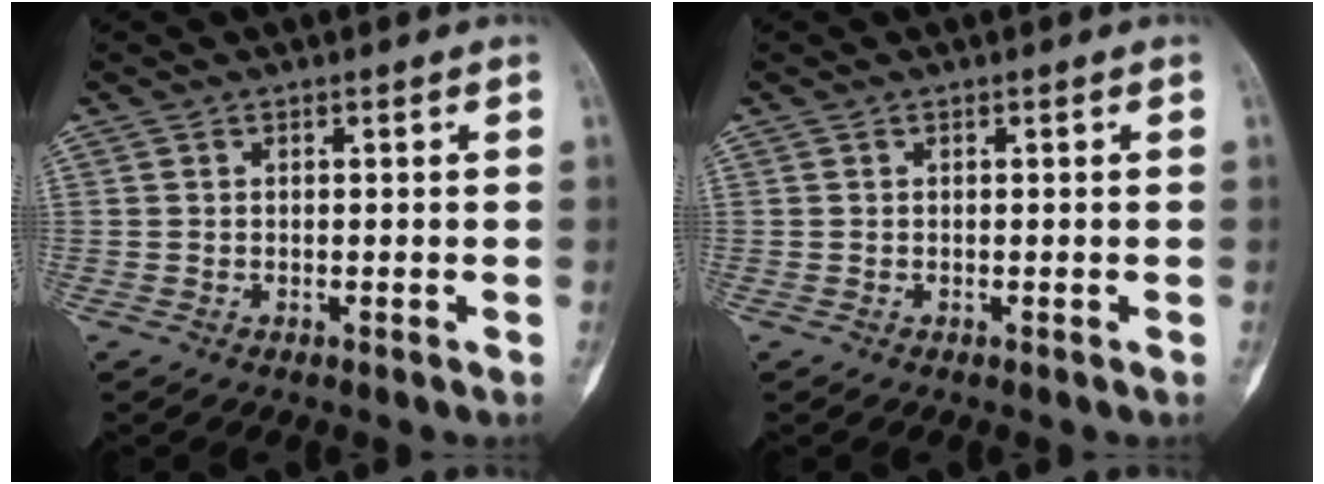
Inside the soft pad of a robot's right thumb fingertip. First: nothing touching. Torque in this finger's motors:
{"motor_torque": [0.05, 0.05, 0.00, 0.00, 0.00]}